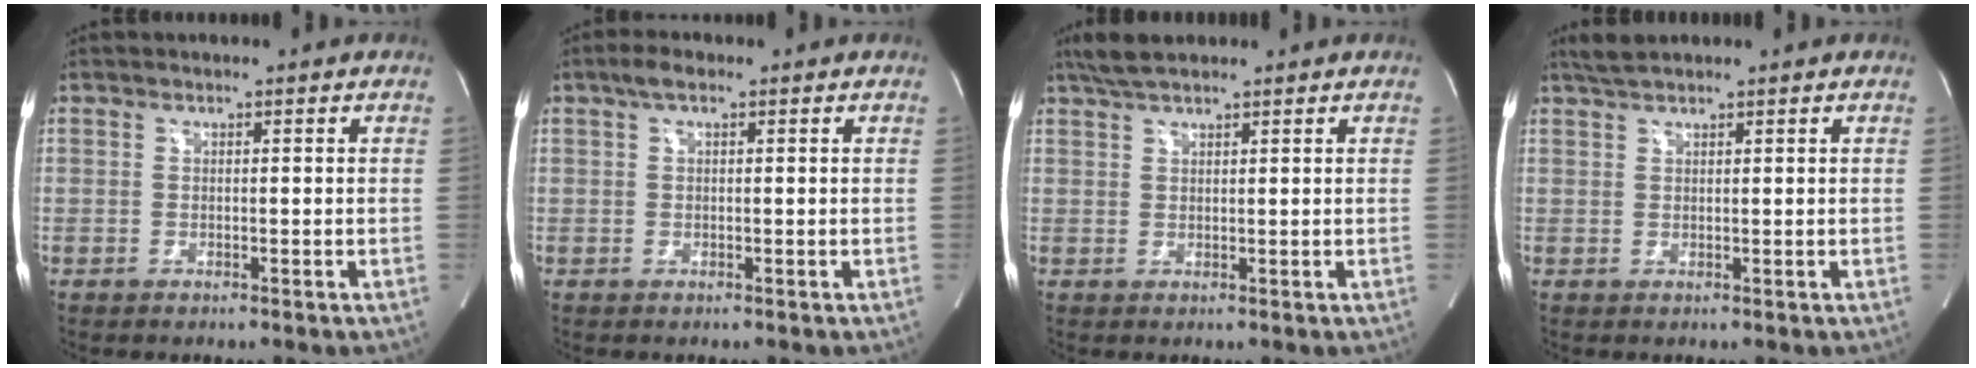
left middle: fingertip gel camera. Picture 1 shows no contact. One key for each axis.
{"total": 2.3, "fx": 1.2, "fy": 0.8, "fz": 1.7, "tx": -0.036, "ty": 0.017, "tz": 0.023}
{"total": 4.2, "fx": 3.5, "fy": 0.7, "fz": 2.2, "tx": -0.051, "ty": 0.018, "tz": 0.068}
{"total": 2.4, "fx": 2.1, "fy": 0.1, "fz": 1.0, "tx": -0.027, "ty": 0.012, "tz": 0.045}